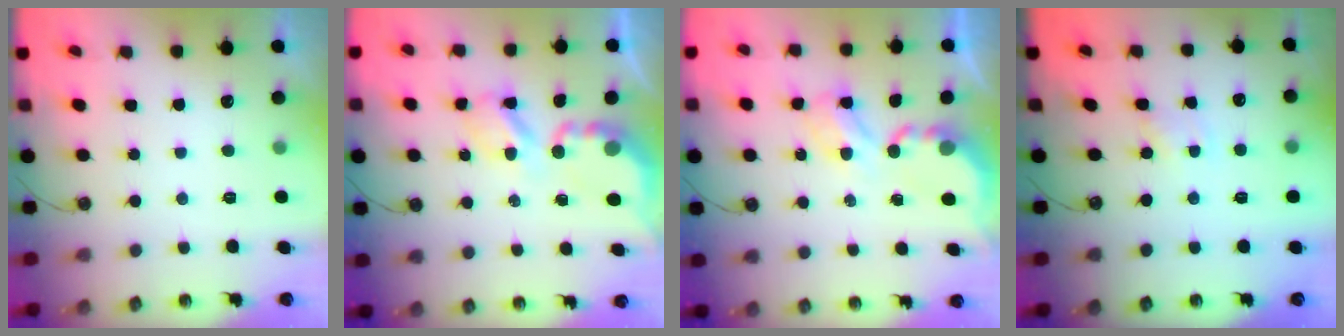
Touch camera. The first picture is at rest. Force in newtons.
{"total": 5.7, "press": 5.7, "slide": 0.5}
{"total": 4.9, "press": 4.9, "slide": 0.3}
{"total": 0.6, "press": 0.6, "slide": 0.1}